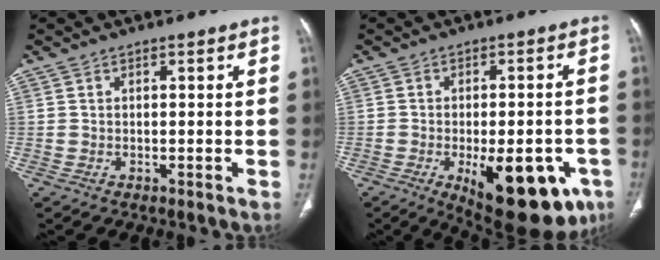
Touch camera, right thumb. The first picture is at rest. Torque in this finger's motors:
{"motor_torque": [2.56, 2.45, 1.22, -1.20, 0.39]}